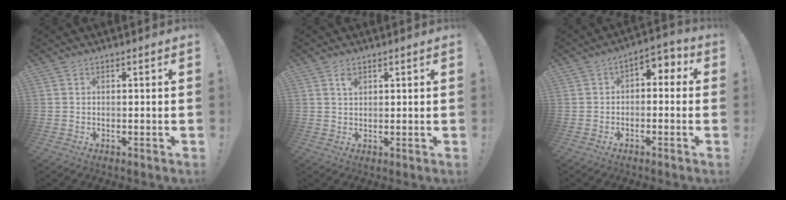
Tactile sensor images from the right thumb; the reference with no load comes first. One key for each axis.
{"total": 2.4, "fx": 1.3, "fy": 1.3, "fz": 1.4, "tx": -0.013, "ty": -0.006, "tz": 0.021}
{"total": 3.9, "fx": -1.6, "fy": 2.7, "fz": 2.3, "tx": -0.025, "ty": 0.015, "tz": -0.029}